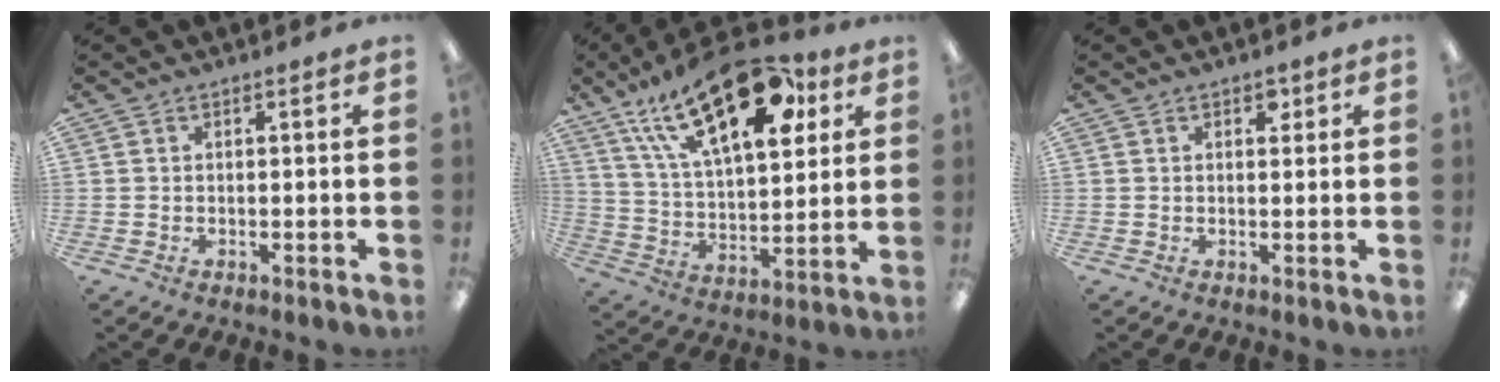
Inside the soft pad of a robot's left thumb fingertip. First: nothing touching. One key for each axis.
{"total": 25.2, "fx": 14.2, "fy": 11.9, "fz": 17.0, "tx": -0.280, "ty": -0.064, "tz": 0.241}
{"total": 1.9, "fx": 1.2, "fy": 1.1, "fz": 1.0, "tx": -0.005, "ty": -0.004, "tz": 0.018}